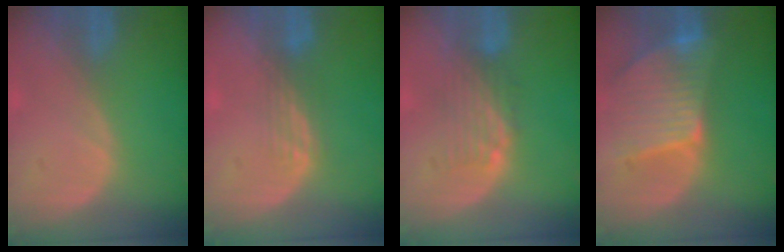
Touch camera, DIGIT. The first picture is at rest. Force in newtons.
{"total": 3.0, "press": 2.5, "slide": 1.6}
{"total": 5.0, "press": 4.3, "slide": 2.6}
{"total": 9.6, "press": 8.5, "slide": 4.5}